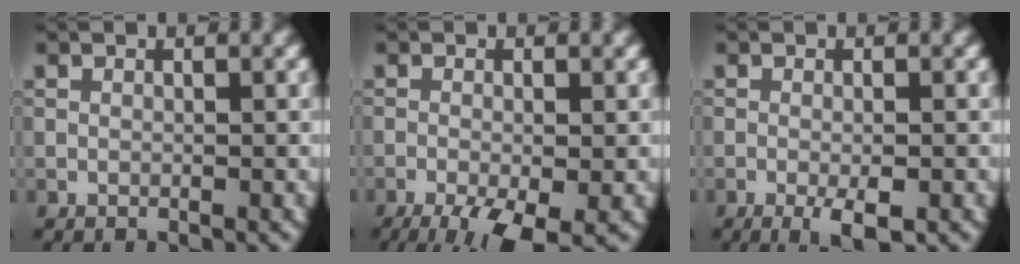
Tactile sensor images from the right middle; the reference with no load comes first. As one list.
[{"total": 6.5, "force": [-3.7, 1.9, 5.0], "torque": [-0.084, -0.014, -0.059]}, {"total": 2.8, "force": [-1.3, 0.6, 2.4], "torque": [-0.043, -0.006, -0.020]}]